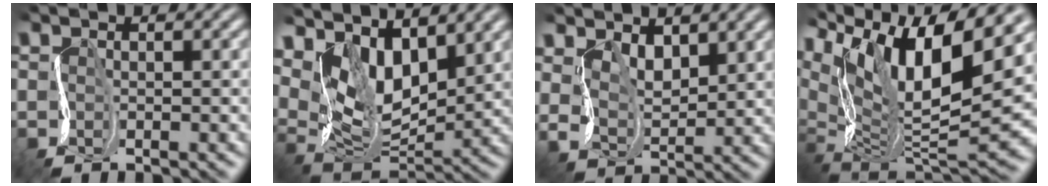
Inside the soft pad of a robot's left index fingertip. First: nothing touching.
{"total": 9.9, "force": [5.7, 5.0, 6.3], "torque": [-0.120, 0.001, 0.102]}
{"total": 3.8, "force": [2.8, 1.7, 1.8], "torque": [-0.045, -0.004, 0.059]}
{"total": 13.8, "force": [6.2, 6.0, 10.9], "torque": [-0.195, 0.016, 0.116]}